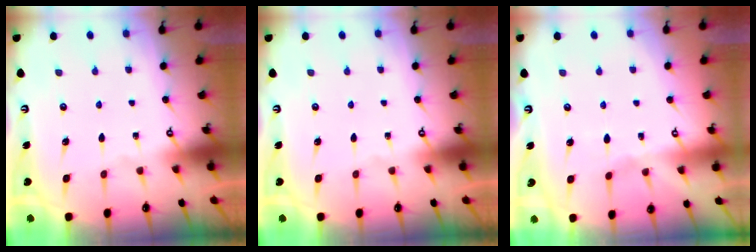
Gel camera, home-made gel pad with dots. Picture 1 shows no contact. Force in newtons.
{"total": 0.0}
{"total": 2.5, "press": 2.5, "slide": 0.4}